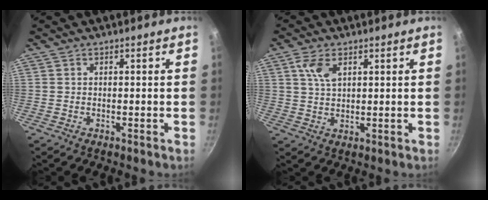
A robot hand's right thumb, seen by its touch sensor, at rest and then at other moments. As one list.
[{"total": 4.7, "force": [2.1, 2.6, 3.3], "torque": [-0.063, -0.005, 0.042]}]